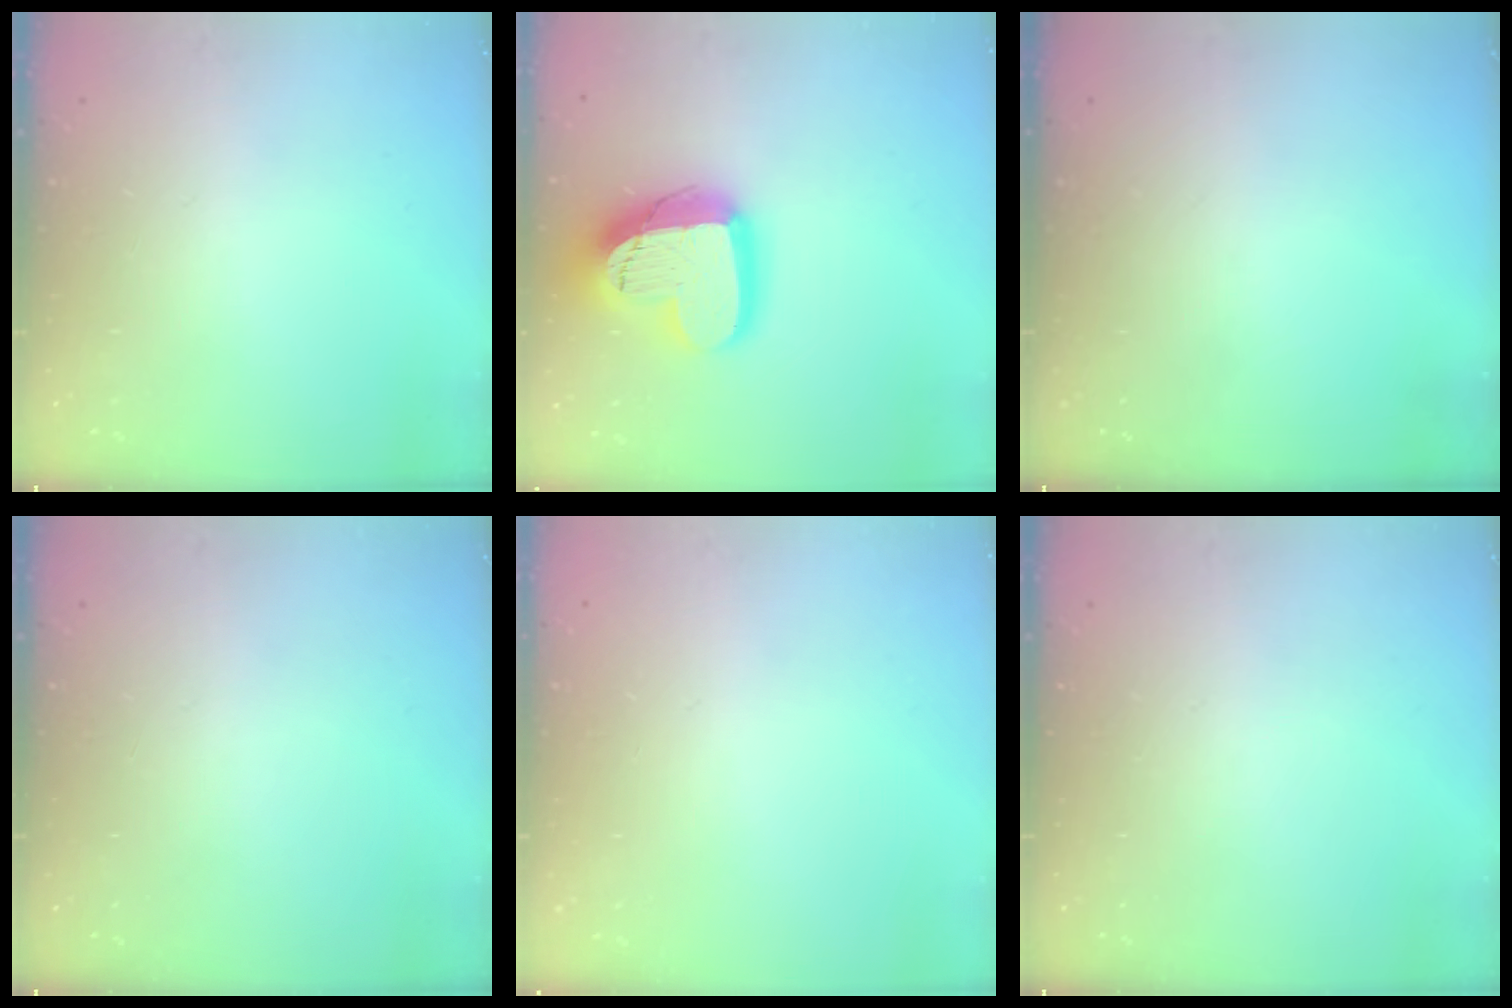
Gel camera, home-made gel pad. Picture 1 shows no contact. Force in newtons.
{"total": 19.1, "press": 19.1, "slide": 1.4}
{"total": 0.0}
{"total": 0.0}
{"total": 0.0}
{"total": 0.0}